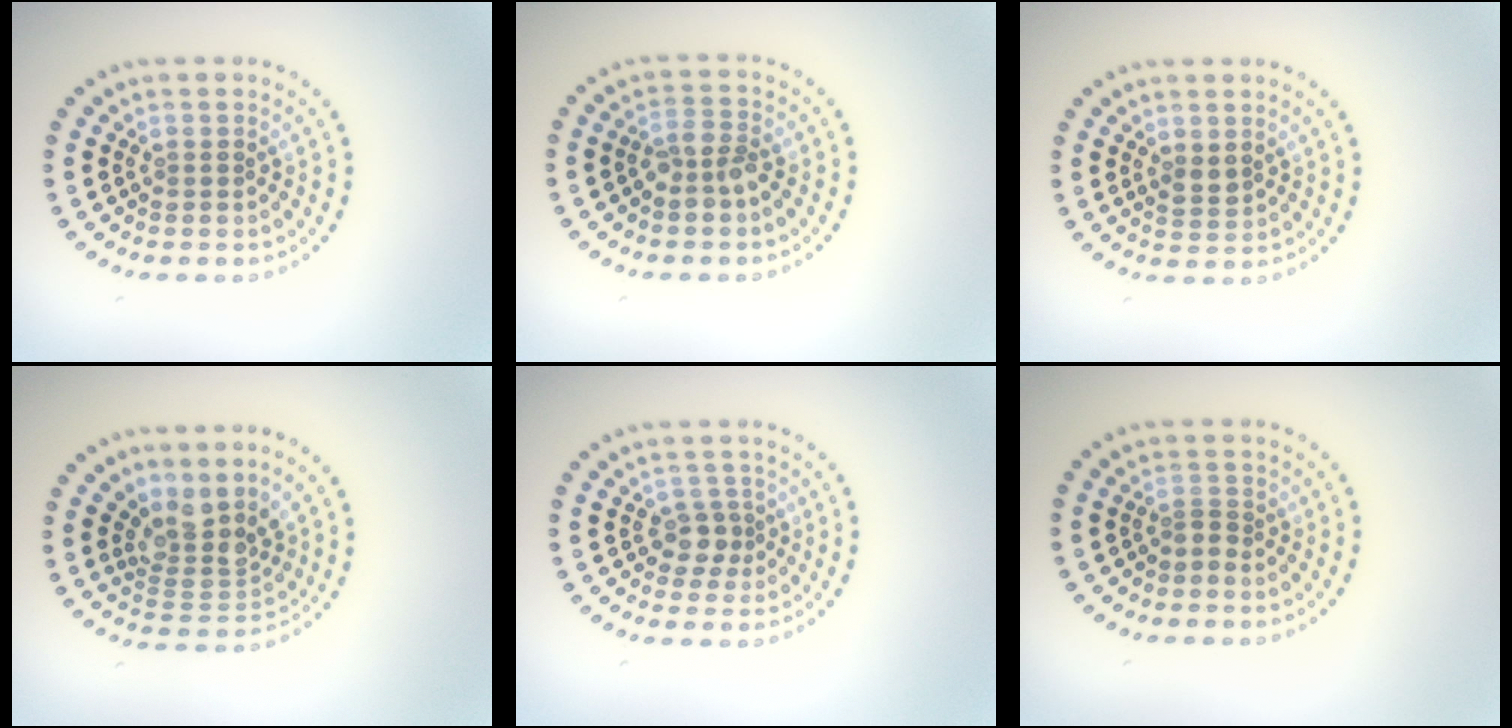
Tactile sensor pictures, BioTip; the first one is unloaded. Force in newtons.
{"total": 2.4, "press": 2.3, "slide": 0.7}
{"total": 1.2, "press": 1.1, "slide": 0.4}
{"total": 3.7, "press": 2.7, "slide": 2.5}
{"total": 1.8, "press": 1.5, "slide": 1.0}
{"total": 1.0, "press": 0.6, "slide": 0.8}